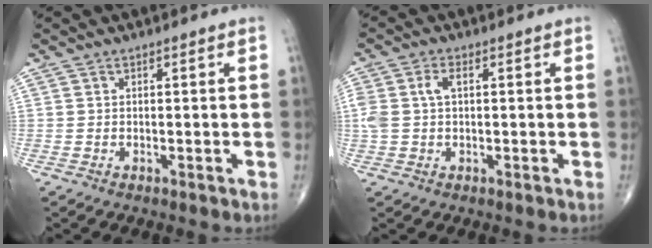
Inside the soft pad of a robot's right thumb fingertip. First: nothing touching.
{"total": 4.8, "force": [0.9, 2.7, 3.9], "torque": [-0.105, 0.018, 0.020]}